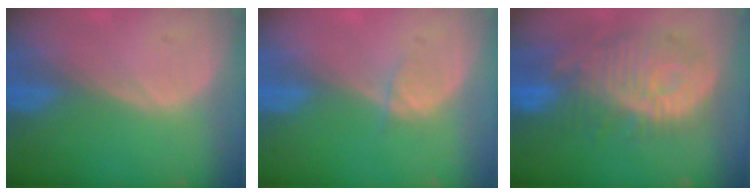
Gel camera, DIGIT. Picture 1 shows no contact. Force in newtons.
{"total": 1.6, "press": 1.5, "slide": 0.2}
{"total": 12.1, "press": 11.0, "slide": 5.1}